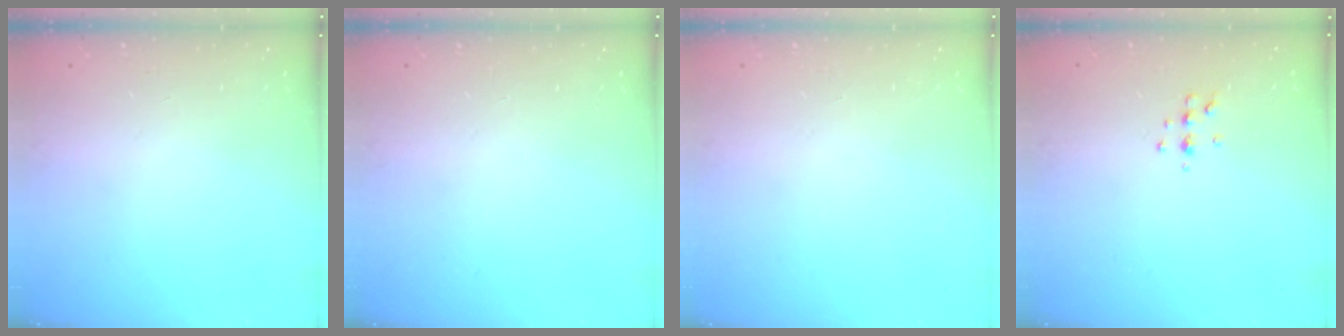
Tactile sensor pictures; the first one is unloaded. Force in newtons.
{"total": 0.0}
{"total": 0.0}
{"total": 5.2, "press": 5.0, "slide": 1.1}